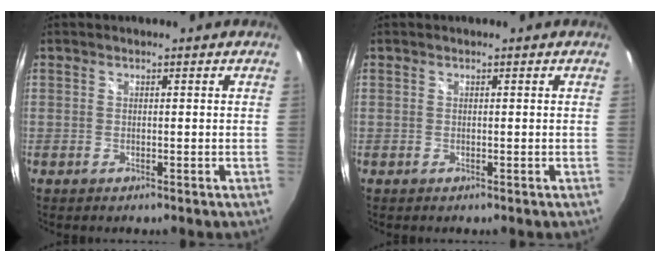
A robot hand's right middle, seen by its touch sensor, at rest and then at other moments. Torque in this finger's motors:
{"motor_torque": [0.00, 0.00, 0.00, 0.00]}